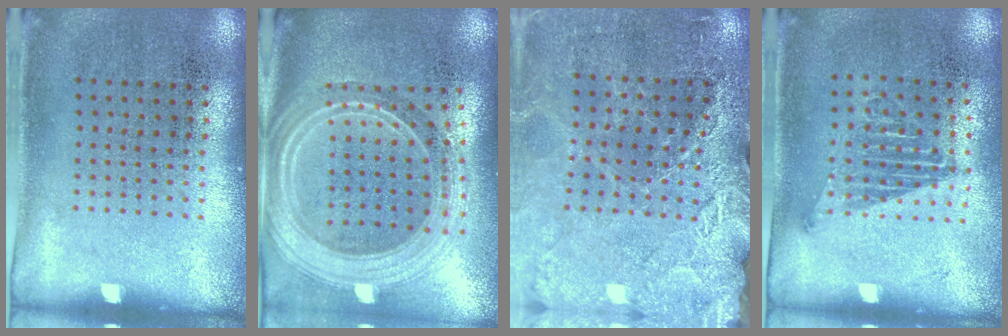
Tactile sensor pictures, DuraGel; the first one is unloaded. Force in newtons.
{"total": 2.7, "press": 2.2, "slide": 1.5}
{"total": 3.0, "press": 3.0, "slide": 0.1}
{"total": 1.2, "press": 1.0, "slide": 0.7}